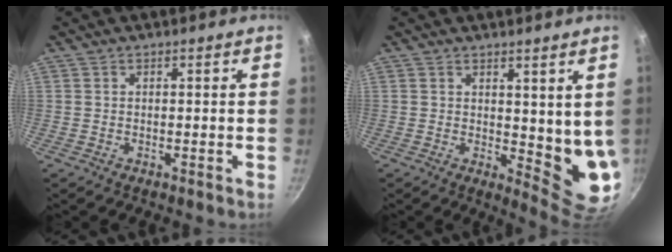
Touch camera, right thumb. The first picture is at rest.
{"total": 7.6, "force": [2.3, 3.3, 6.4], "torque": [-0.073, -0.031, 0.039]}